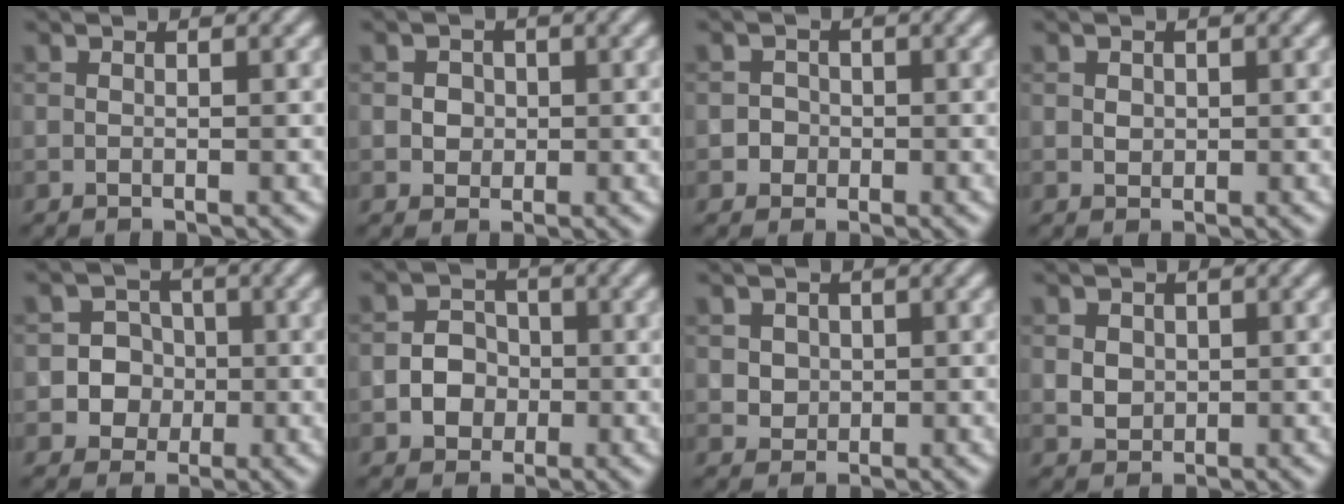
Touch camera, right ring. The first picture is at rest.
{"total": 1.8, "force": [0.3, 1.6, 0.7], "torque": [-0.001, 0.004, 0.004]}
{"total": 1.4, "force": [-0.3, 1.4, 0.2], "torque": [0.021, 0.002, -0.011]}
{"total": 0.9, "force": [0.2, 0.7, 0.4], "torque": [-0.007, -0.001, 0.005]}
{"total": 4.3, "force": [-0.7, 4.1, 1.0], "torque": [0.005, 0.019, -0.033]}
{"total": 3.0, "force": [-0.8, 2.7, 1.2], "torque": [-0.001, 0.002, -0.024]}
{"total": 2.1, "force": [0.6, 1.9, 0.8], "torque": [-0.016, 0.005, 0.023]}
{"total": 1.9, "force": [0.3, 1.6, 0.9], "torque": [-0.017, 0.000, 0.010]}